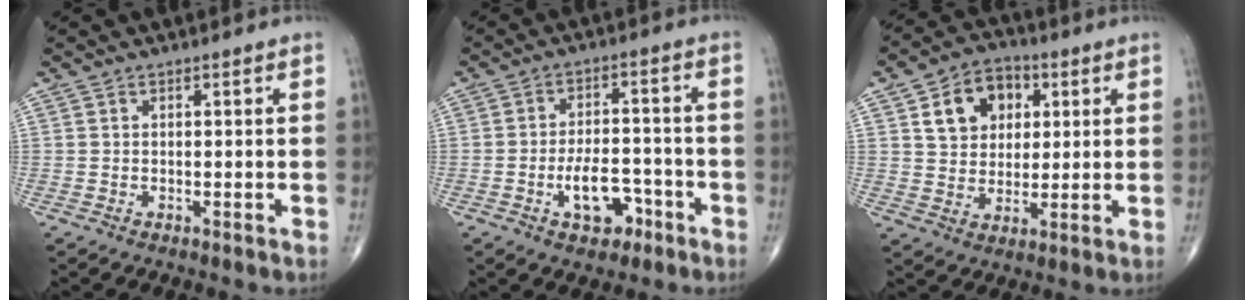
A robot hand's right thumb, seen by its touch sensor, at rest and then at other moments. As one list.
[{"total": 7.9, "force": [-3.7, 4.4, 5.5], "torque": [-0.063, 0.031, -0.057]}, {"total": 11.1, "force": [3.7, 8.5, 6.1], "torque": [-0.056, -0.004, 0.061]}]